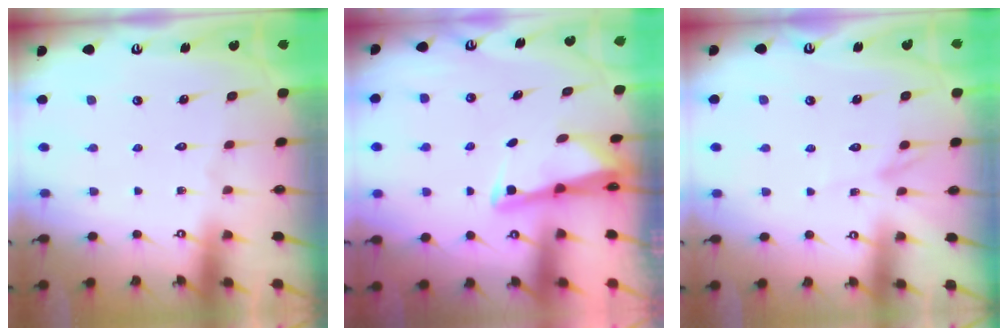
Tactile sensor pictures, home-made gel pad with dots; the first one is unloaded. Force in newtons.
{"total": 2.5, "press": 2.5, "slide": 0.3}
{"total": 2.4, "press": 2.4, "slide": 0.3}